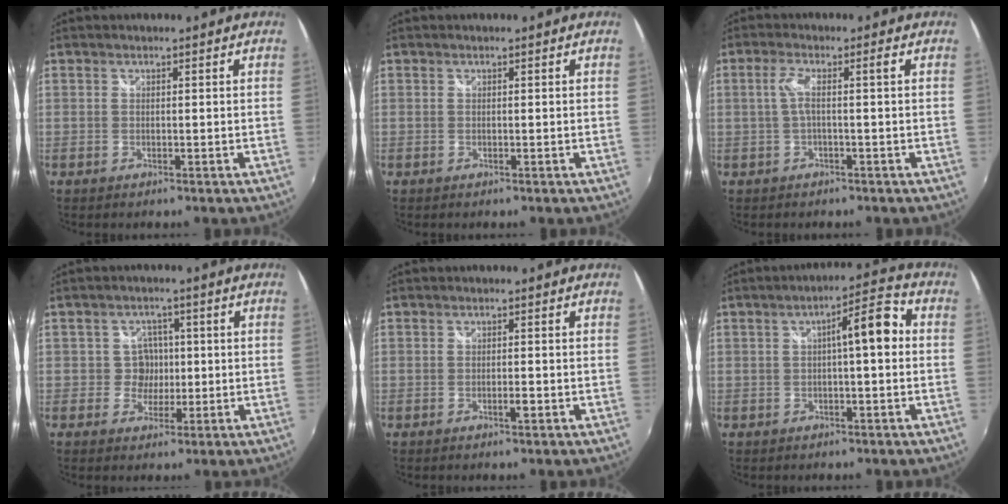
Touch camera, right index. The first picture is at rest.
{"total": 0.0}
{"total": 3.1, "force": [-0.6, -0.5, 3.0], "torque": [-0.063, 0.003, -0.010]}
{"total": 3.7, "force": [-0.5, 3.7, 0.1], "torque": [0.003, 0.012, -0.011]}
{"total": 1.2, "force": [-0.6, 0.4, 1.0], "torque": [-0.018, 0.001, -0.012]}
{"total": 6.9, "force": [0.4, 1.4, 6.8], "torque": [-0.091, 0.027, 0.011]}